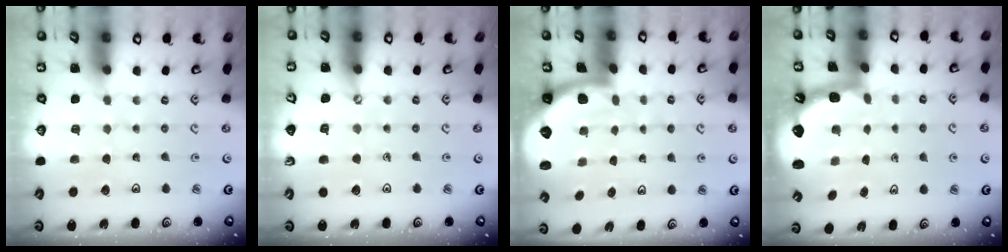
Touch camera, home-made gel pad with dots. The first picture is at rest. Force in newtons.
{"total": 3.6, "press": 3.6, "slide": 0.5}
{"total": 1.6, "press": 1.6, "slide": 0.1}
{"total": 2.3, "press": 2.0, "slide": 1.2}